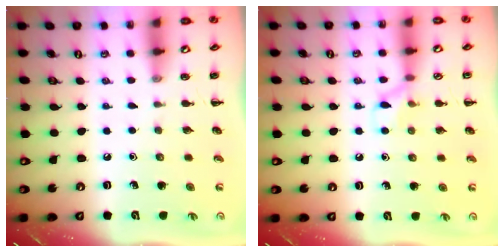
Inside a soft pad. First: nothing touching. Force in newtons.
{"total": 7.1, "press": 6.9, "slide": 1.5}